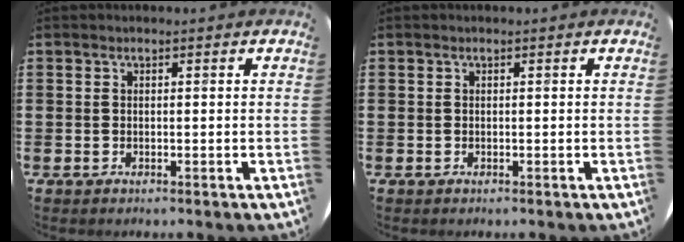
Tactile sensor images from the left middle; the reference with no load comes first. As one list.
[{"total": 0.0}]